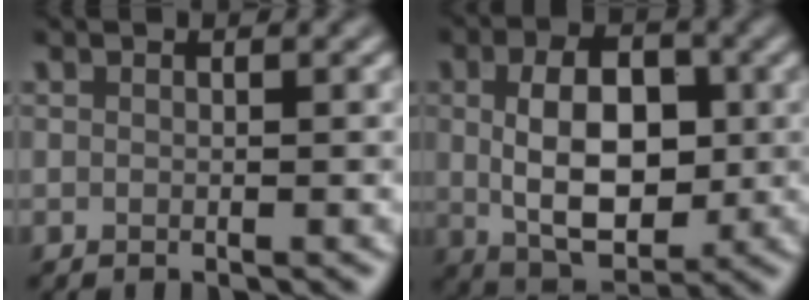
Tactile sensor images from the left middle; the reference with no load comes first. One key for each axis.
{"total": 8.0, "fx": 0.3, "fy": 4.8, "fz": 6.3, "tx": -0.111, "ty": 0.001, "tz": 0.004}